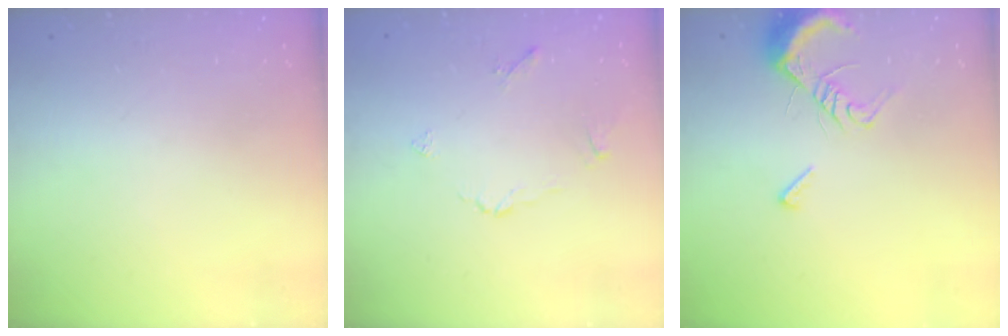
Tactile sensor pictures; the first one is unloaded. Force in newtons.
{"total": 4.3, "press": 4.3, "slide": 0.5}
{"total": 9.5, "press": 9.4, "slide": 0.9}